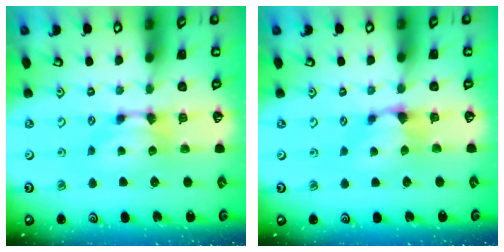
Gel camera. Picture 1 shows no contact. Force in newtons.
{"total": 2.4, "press": 2.3, "slide": 0.6}